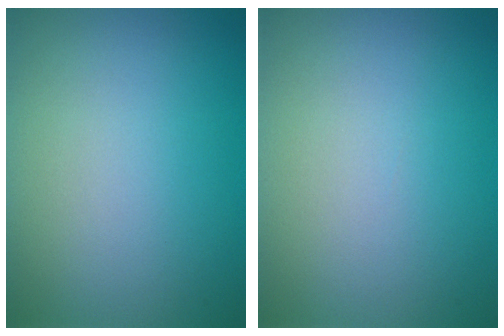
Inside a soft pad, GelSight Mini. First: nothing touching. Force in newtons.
{"total": 0.0}